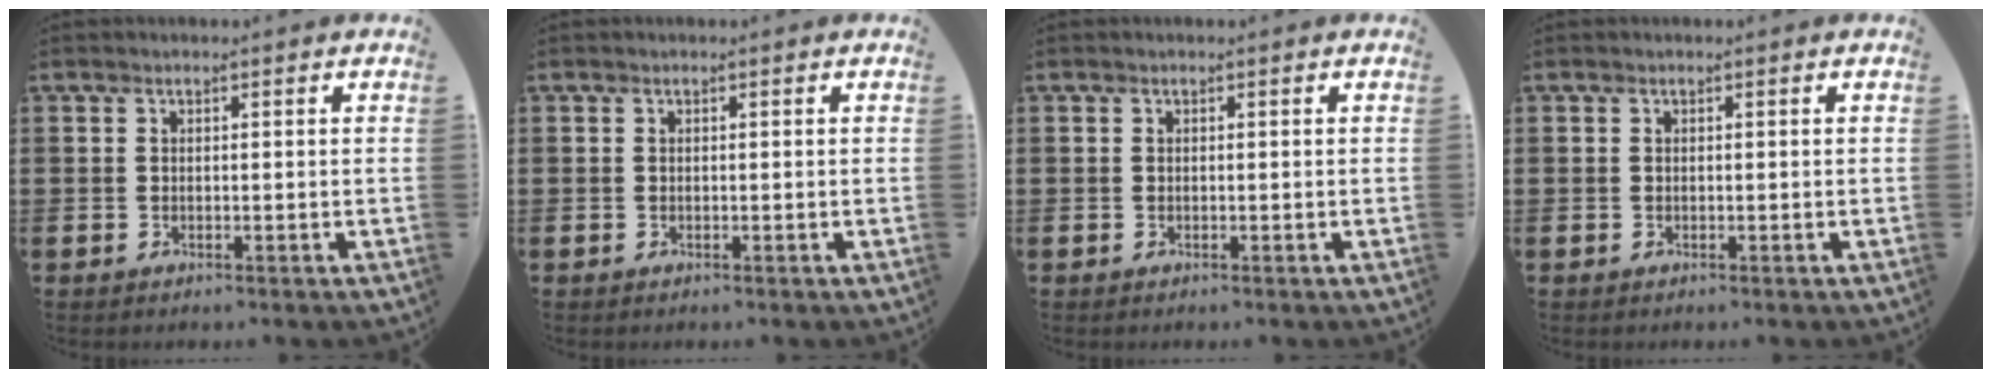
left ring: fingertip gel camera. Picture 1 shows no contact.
{"total": 0.0}
{"total": 0.0}
{"total": 0.0}